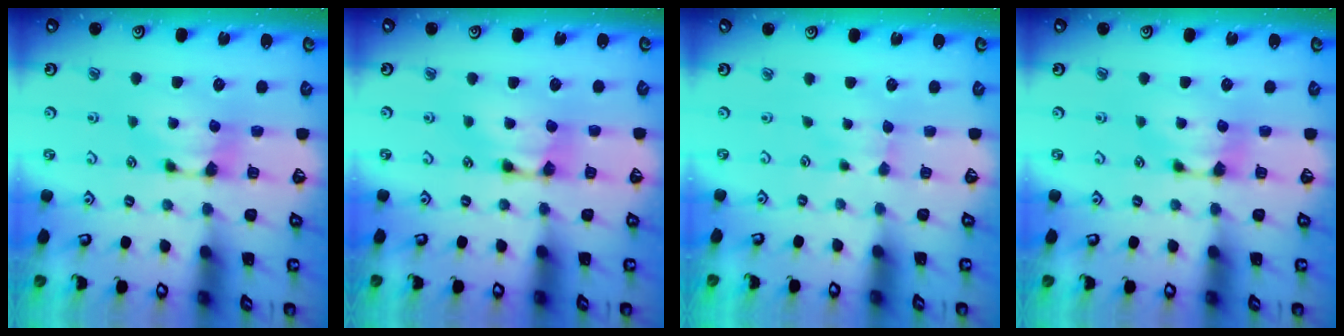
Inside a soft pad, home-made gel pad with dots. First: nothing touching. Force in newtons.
{"total": 2.2, "press": 2.2, "slide": 0.1}
{"total": 1.7, "press": 1.6, "slide": 0.5}
{"total": 0.0}